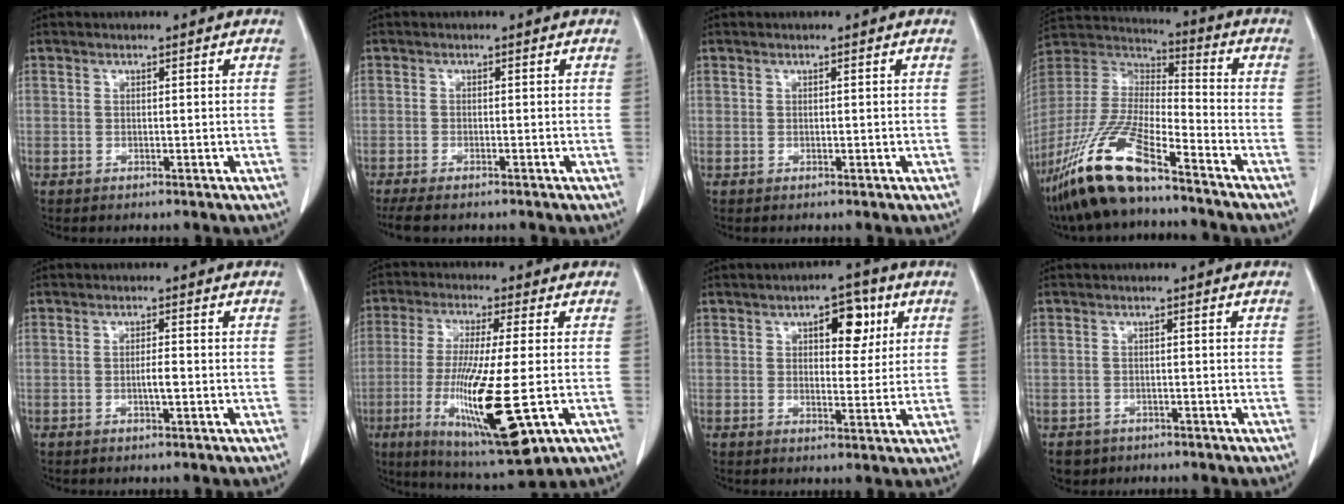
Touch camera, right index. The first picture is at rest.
{"total": 3.8, "force": [-3.3, 0.6, 1.8], "torque": [-0.029, -0.011, -0.053]}
{"total": 0.0}
{"total": 18.1, "force": [-12.5, 3.1, 12.7], "torque": [-0.286, -0.031, -0.239]}
{"total": 1.9, "force": [-0.5, 0.2, 1.8], "torque": [-0.034, 0.001, -0.010]}
{"total": 17.4, "force": [-4.5, 2.0, 16.6], "torque": [-0.328, -0.040, -0.070]}
{"total": 6.6, "force": [2.7, 3.0, 5.2], "torque": [-0.067, 0.012, 0.038]}
{"total": 2.9, "force": [-2.0, 2.0, 0.1], "torque": [-0.005, 0.003, -0.032]}